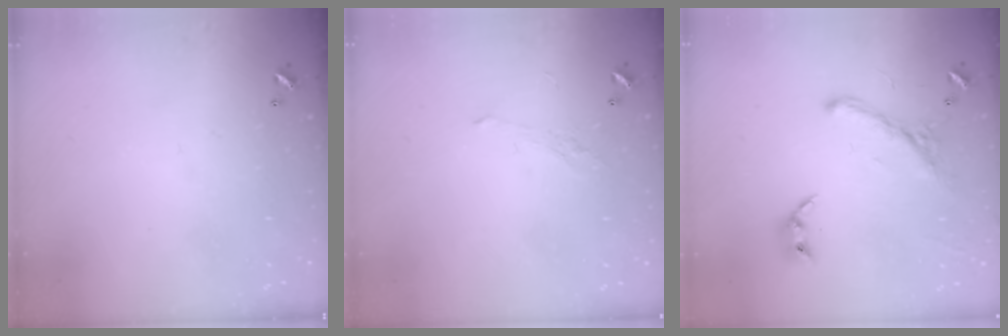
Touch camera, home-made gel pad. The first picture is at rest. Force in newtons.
{"total": 1.1, "press": 0.8, "slide": 0.7}
{"total": 2.6, "press": 2.3, "slide": 1.3}